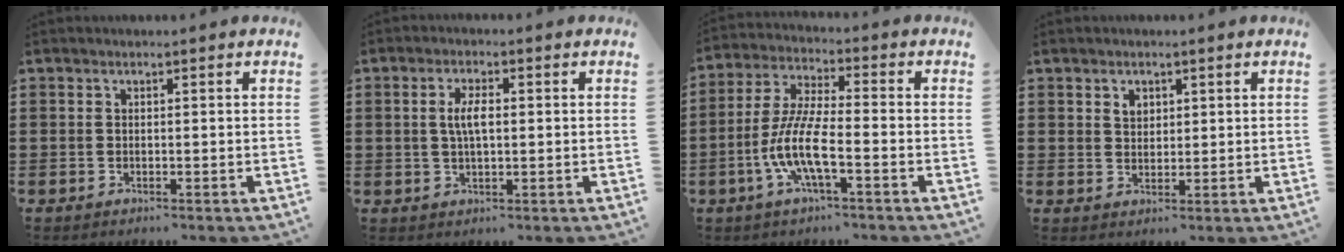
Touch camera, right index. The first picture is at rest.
{"total": 4.0, "force": [0.4, 1.4, 3.7], "torque": [-0.081, 0.002, 0.001]}
{"total": 8.6, "force": [-3.4, 1.6, 7.7], "torque": [-0.184, -0.016, -0.073]}
{"total": 2.1, "force": [1.1, 1.6, 0.9], "torque": [-0.023, 0.007, 0.021]}